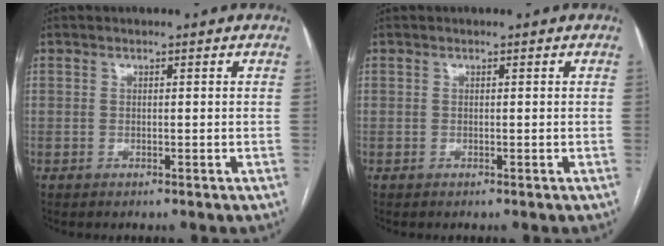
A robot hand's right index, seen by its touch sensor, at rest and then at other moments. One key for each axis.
{"total": 0.0}